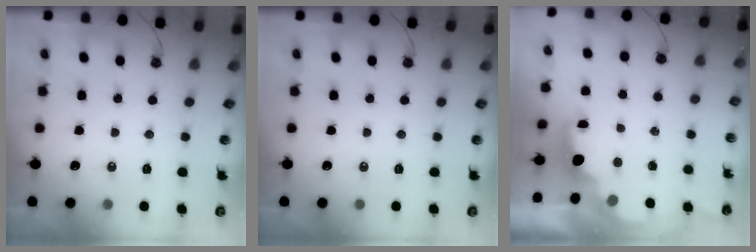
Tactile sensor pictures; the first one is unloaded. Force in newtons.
{"total": 0.0}
{"total": 2.1, "press": 2.0, "slide": 0.7}